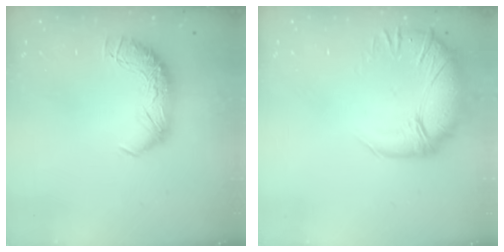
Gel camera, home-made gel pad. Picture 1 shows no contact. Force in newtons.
{"total": 2.9, "press": 0.7, "slide": 2.8}